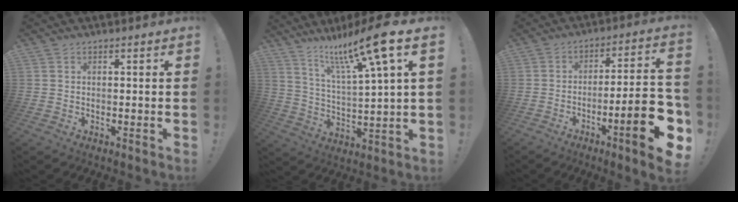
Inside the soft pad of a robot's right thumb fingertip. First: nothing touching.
{"total": 15.0, "force": [9.4, 1.1, 11.6], "torque": [-0.207, -0.058, 0.142]}
{"total": 17.9, "force": [-6.7, 3.6, 16.2], "torque": [-0.229, 0.029, -0.096]}